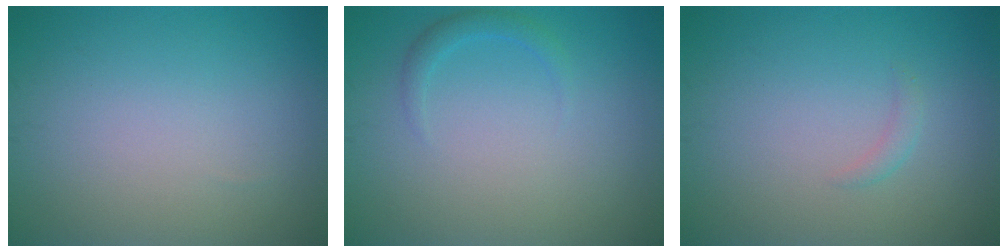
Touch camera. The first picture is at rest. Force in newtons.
{"total": 1.3, "press": 1.3, "slide": 0.1}
{"total": 0.8, "press": 0.8, "slide": 0.0}